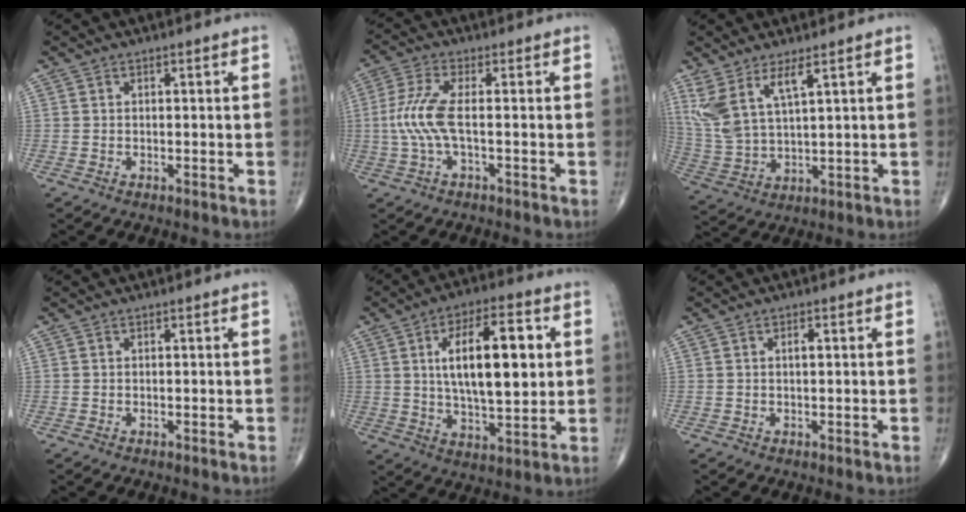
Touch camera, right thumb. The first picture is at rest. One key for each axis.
{"total": 7.1, "fx": -0.6, "fy": 1.9, "fz": 6.9, "tx": -0.182, "ty": 0.012, "tz": -0.020}
{"total": 9.4, "fx": 5.1, "fy": 2.7, "fz": 7.3, "tx": -0.171, "ty": -0.027, "tz": 0.117}
{"total": 0.0}
{"total": 17.5, "fx": 3.4, "fy": 7.2, "fz": 15.6, "tx": -0.238, "ty": -0.002, "tz": 0.057}
{"total": 1.4, "fx": 0.3, "fy": 0.5, "fz": 1.2, "tx": -0.023, "ty": 0.002, "tz": 0.005}